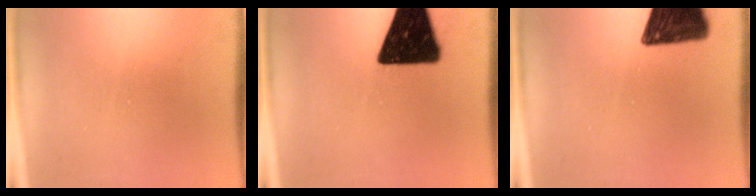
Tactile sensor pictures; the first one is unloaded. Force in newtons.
{"total": 19.3}
{"total": 15.3}